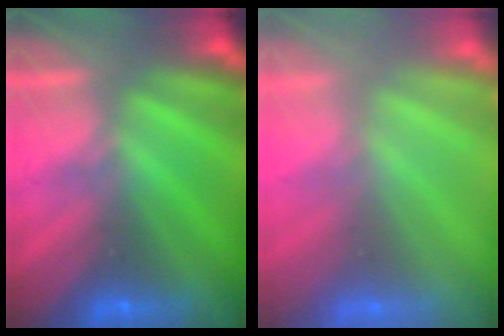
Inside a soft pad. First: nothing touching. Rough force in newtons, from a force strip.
{"total": 6.4}